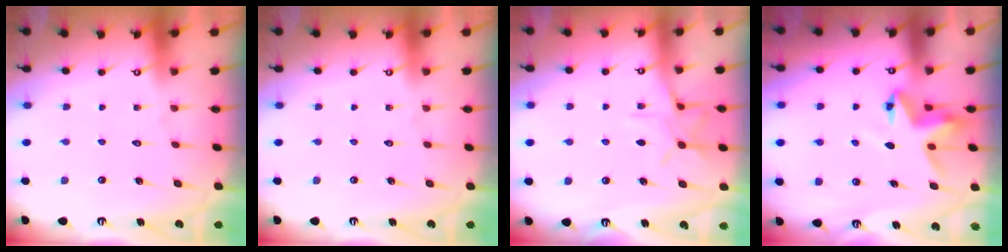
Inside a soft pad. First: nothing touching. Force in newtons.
{"total": 0.0}
{"total": 9.4, "press": 9.4, "slide": 0.7}
{"total": 6.7, "press": 6.7, "slide": 0.3}